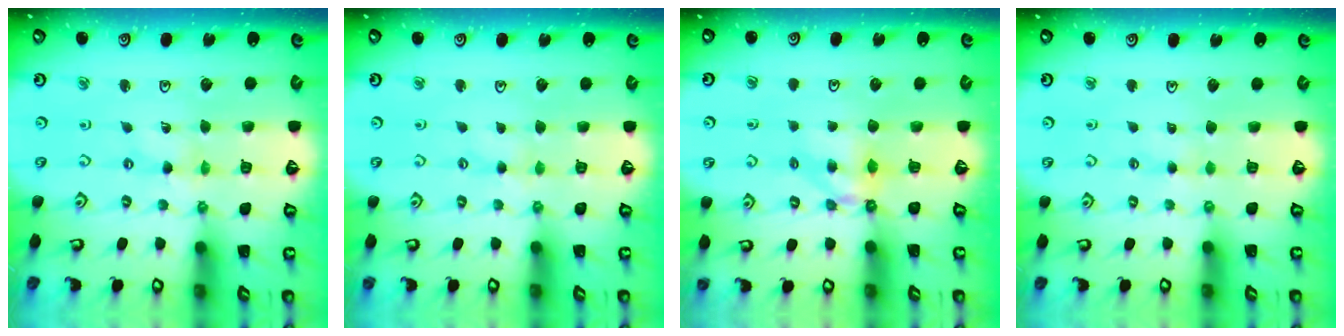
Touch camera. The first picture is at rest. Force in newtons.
{"total": 1.6, "press": 1.5, "slide": 0.3}
{"total": 6.4, "press": 6.3, "slide": 0.5}
{"total": 1.4, "press": 1.4, "slide": 0.3}